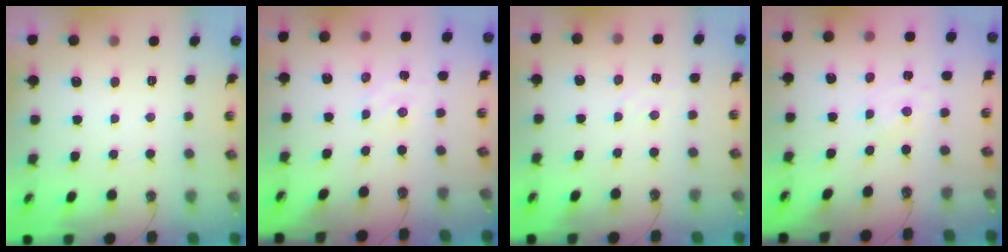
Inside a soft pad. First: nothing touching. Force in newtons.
{"total": 3.2, "press": 3.2, "slide": 0.4}
{"total": 4.2, "press": 4.2, "slide": 0.6}
{"total": 0.0}